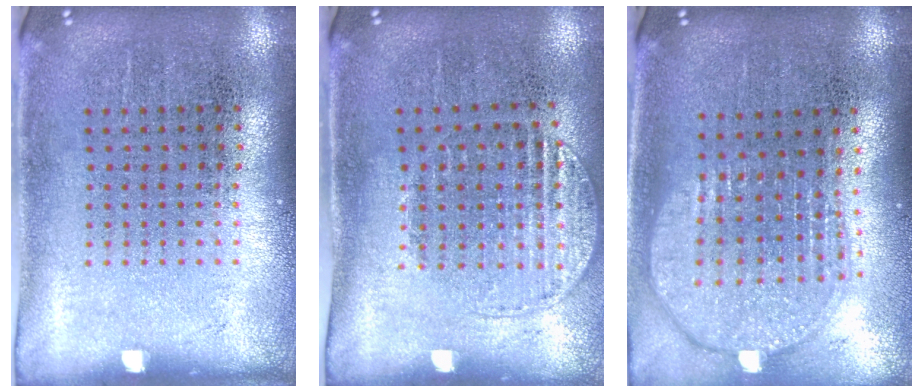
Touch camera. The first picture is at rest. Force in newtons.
{"total": 1.3, "press": 1.1, "slide": 0.7}
{"total": 2.0, "press": 1.6, "slide": 1.1}